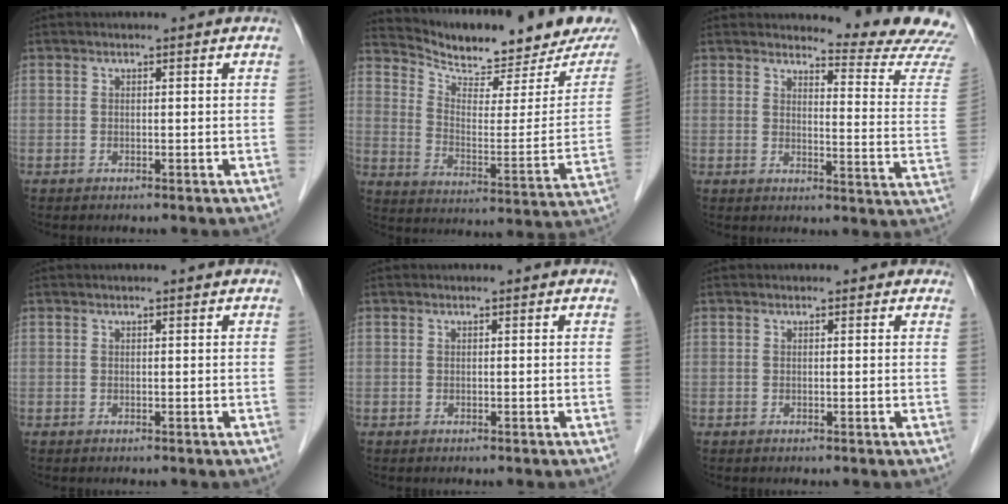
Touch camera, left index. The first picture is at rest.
{"total": 19.1, "force": [17.2, 3.3, 7.5], "torque": [-0.124, -0.045, 0.241]}
{"total": 12.8, "force": [12.7, -1.3, 1.2], "torque": [-0.010, -0.126, 0.128]}
{"total": 0.8, "force": [0.7, -0.1, 0.3], "torque": [-0.010, 0.003, 0.012]}
{"total": 0.7, "force": [0.6, 0.1, 0.1], "torque": [-0.007, 0.003, 0.007]}
{"total": 2.2, "force": [1.9, 0.9, 0.5], "torque": [-0.005, 0.005, 0.010]}